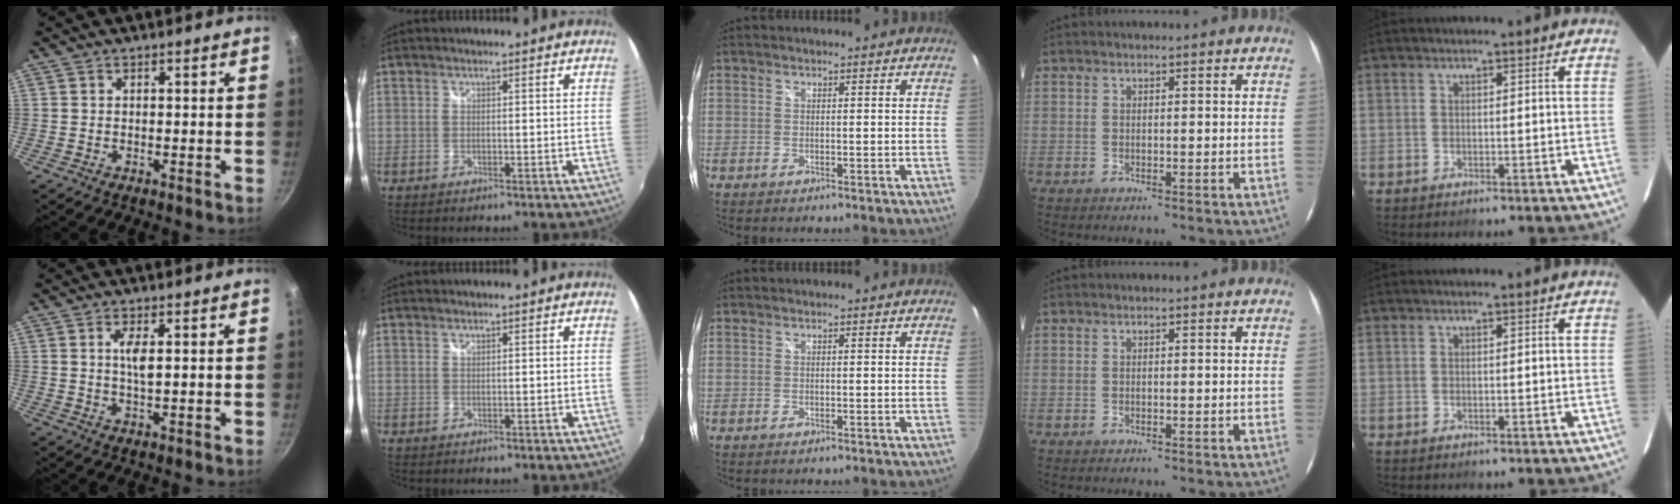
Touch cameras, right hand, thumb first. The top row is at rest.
{"thumb": {"total": 3.5, "force": [0.9, 1.0, 3.2], "torque": [-0.060, -0.002, 0.019]}}